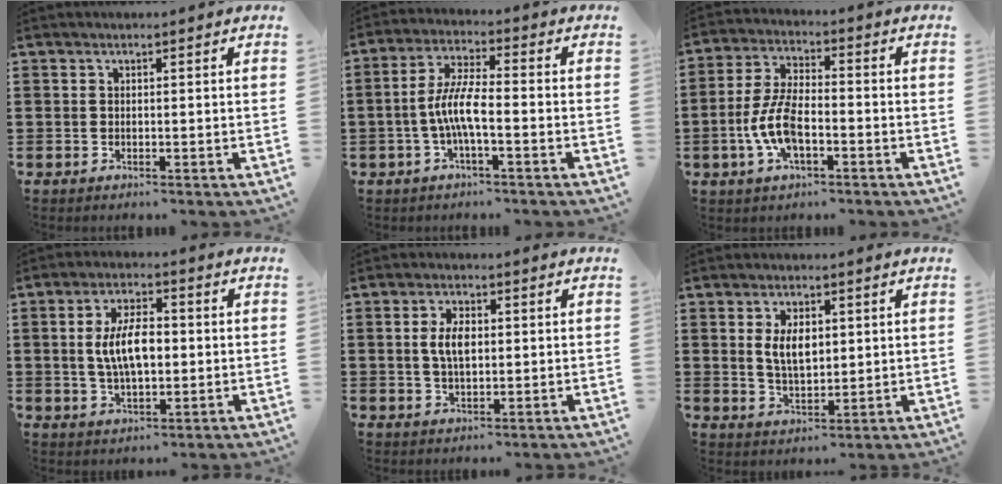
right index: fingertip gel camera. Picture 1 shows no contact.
{"total": 6.5, "force": [-1.9, 1.2, 6.1], "torque": [-0.140, -0.010, -0.045]}
{"total": 8.0, "force": [-2.4, 3.5, 6.8], "torque": [-0.158, -0.005, -0.050]}
{"total": 7.4, "force": [0.1, 3.3, 6.6], "torque": [-0.123, 0.006, -0.003]}
{"total": 4.6, "force": [0.5, 2.2, 4.1], "torque": [-0.073, 0.006, 0.005]}
{"total": 5.3, "force": [1.1, 2.8, 4.3], "torque": [-0.083, 0.007, 0.015]}